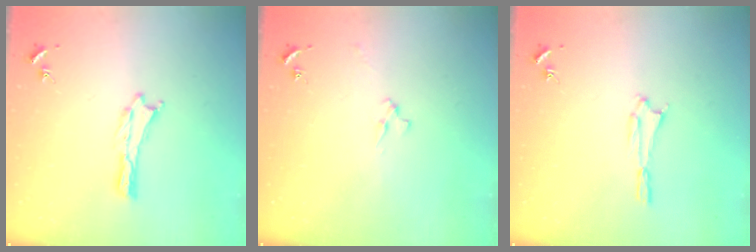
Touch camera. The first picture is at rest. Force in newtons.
{"total": 2.4, "press": 2.4, "slide": 0.3}
{"total": 1.6, "press": 1.6, "slide": 0.1}